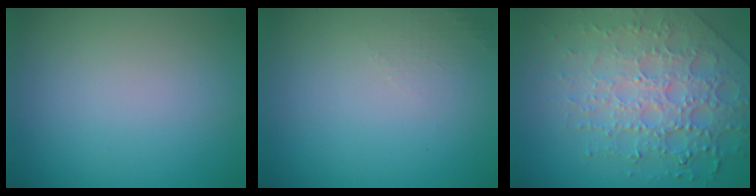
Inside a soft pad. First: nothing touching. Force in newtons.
{"total": 1.1, "press": 1.1, "slide": 0.3}
{"total": 7.9, "press": 5.6, "slide": 5.6}